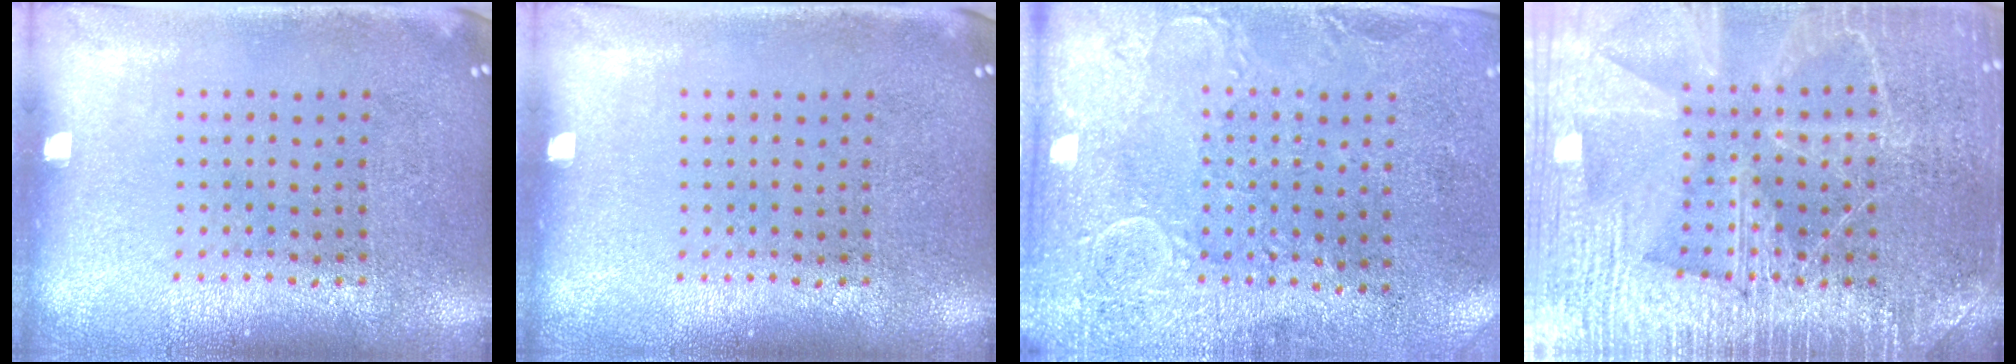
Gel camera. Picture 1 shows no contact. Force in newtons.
{"total": 0.0}
{"total": 2.9, "press": 2.3, "slide": 1.8}
{"total": 6.6, "press": 6.5, "slide": 0.9}